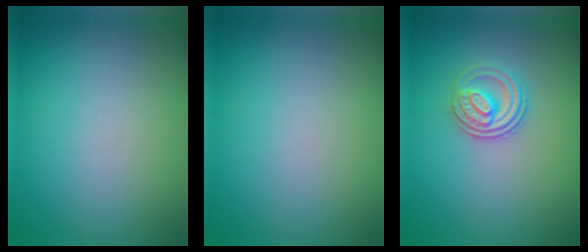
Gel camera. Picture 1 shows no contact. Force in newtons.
{"total": 0.0}
{"total": 2.8, "press": 2.6, "slide": 1.1}